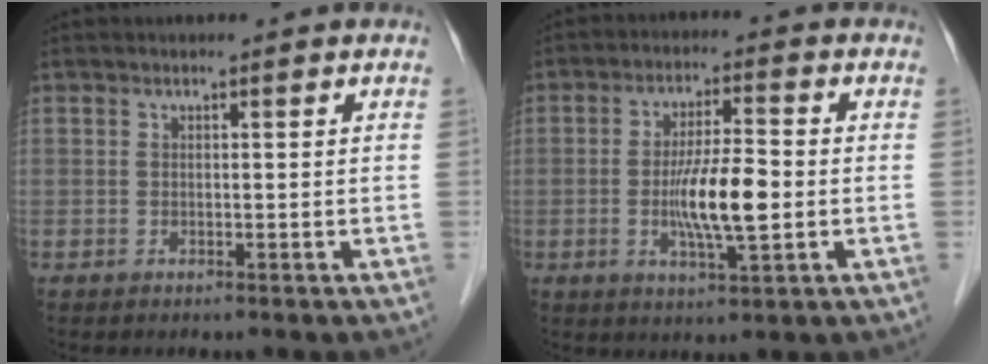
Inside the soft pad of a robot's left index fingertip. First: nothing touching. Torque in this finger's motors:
{"motor_torque": [1.60, 0.54, 0.42, 0.20]}